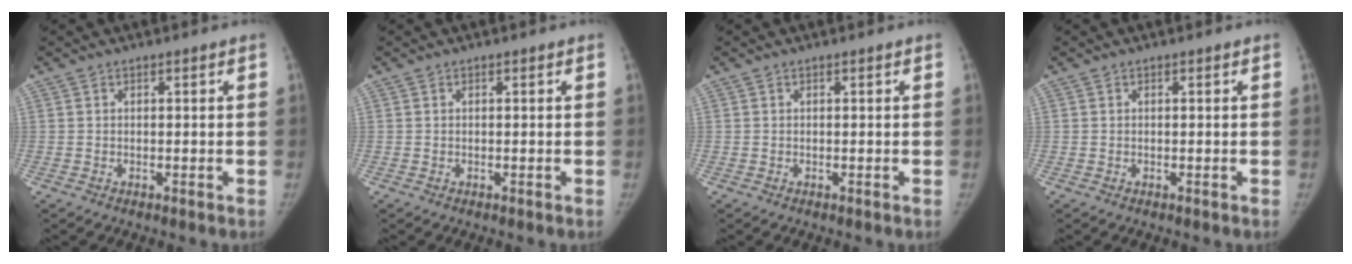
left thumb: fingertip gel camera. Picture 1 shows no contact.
{"total": 0.0}
{"total": 0.0}
{"total": 0.0}